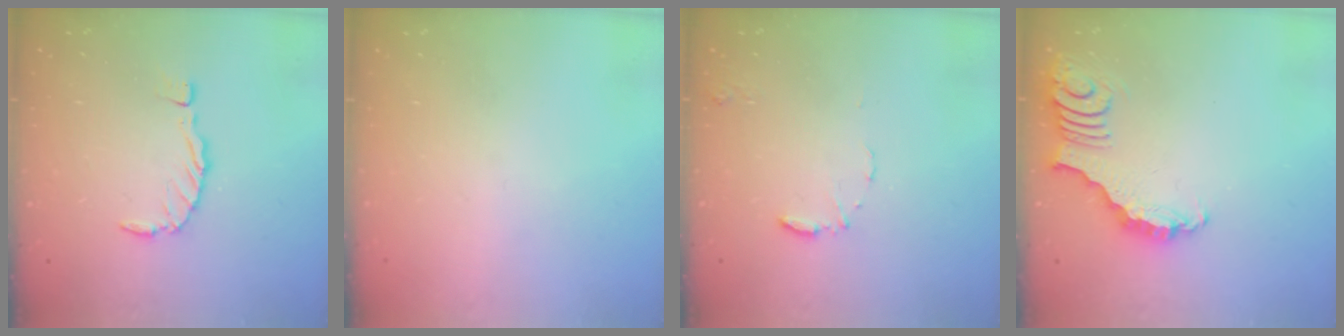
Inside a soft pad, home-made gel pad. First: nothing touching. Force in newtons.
{"total": 0.0}
{"total": 6.1, "press": 6.1, "slide": 0.6}
{"total": 3.6, "press": 3.5, "slide": 0.7}